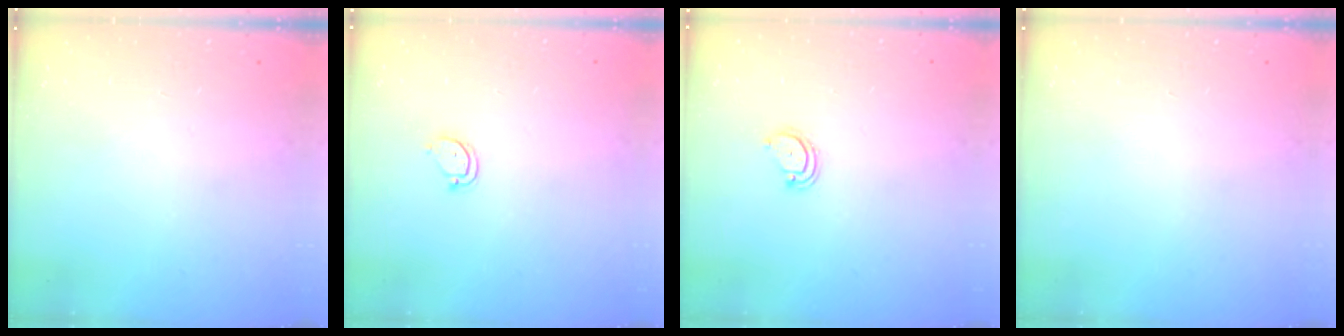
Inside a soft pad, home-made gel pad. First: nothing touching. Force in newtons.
{"total": 3.4, "press": 3.4, "slide": 0.2}
{"total": 3.1, "press": 3.1, "slide": 0.3}
{"total": 0.0}